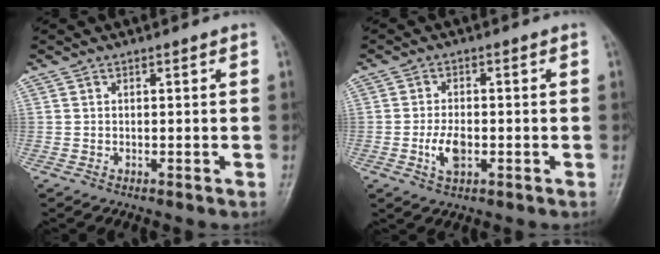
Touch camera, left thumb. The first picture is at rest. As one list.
[{"total": 4.9, "force": [-1.4, 2.6, 3.9], "torque": [-0.074, 0.004, -0.023]}]